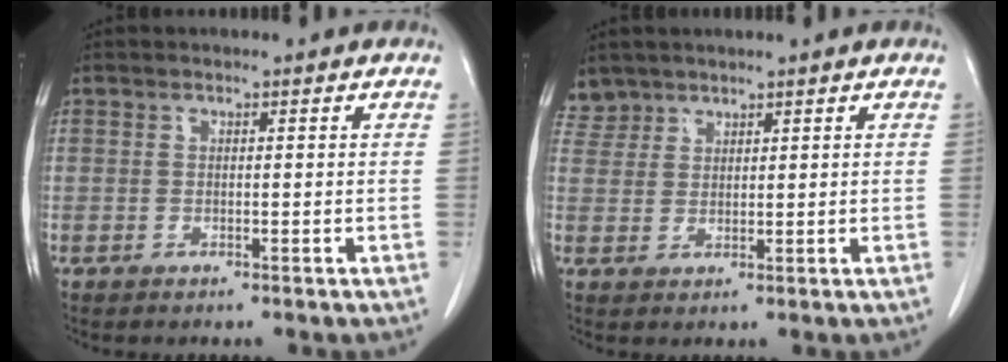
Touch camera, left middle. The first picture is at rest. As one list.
[{"total": 3.1, "force": [2.7, 1.5, -0.5], "torque": [0.016, 0.008, 0.054]}]